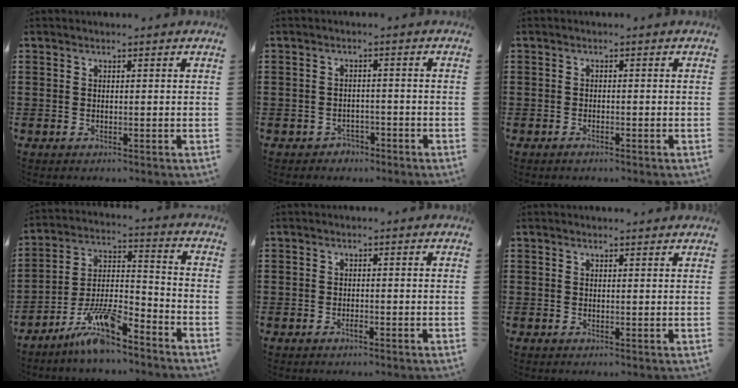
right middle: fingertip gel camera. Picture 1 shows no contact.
{"total": 1.6, "force": [-1.4, 0.7, -0.1], "torque": [-0.007, 0.002, -0.033]}
{"total": 0.7, "force": [-0.6, 0.0, 0.3], "torque": [-0.009, -0.004, -0.011]}
{"total": 10.3, "force": [-8.2, 1.9, 6.0], "torque": [-0.125, 0.009, -0.157]}
{"total": 0.8, "force": [-0.7, 0.2, 0.2], "torque": [-0.006, 0.001, -0.015]}
{"total": 0.6, "force": [0.6, 0.0, 0.0], "torque": [0.005, -0.005, 0.010]}